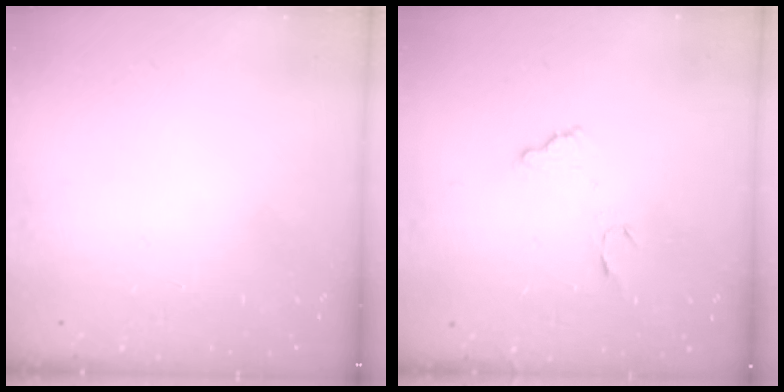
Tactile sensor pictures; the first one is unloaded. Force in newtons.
{"total": 8.3, "press": 8.3, "slide": 0.6}